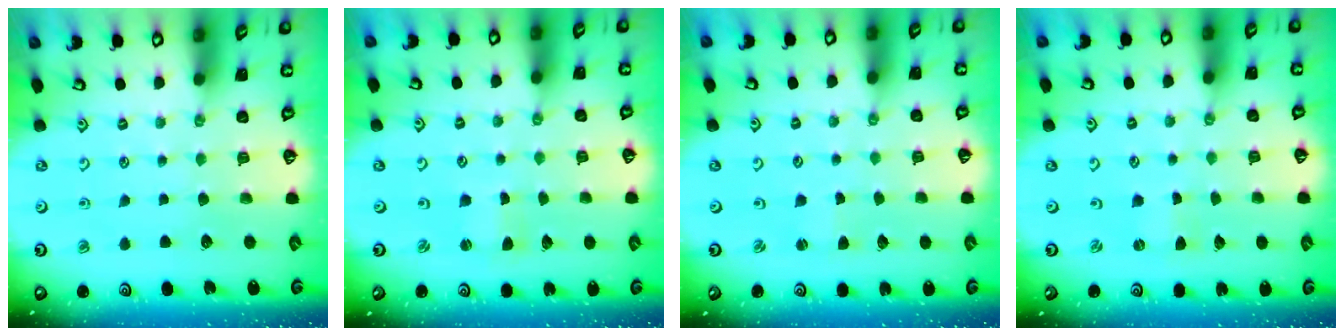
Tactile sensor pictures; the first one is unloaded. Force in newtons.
{"total": 0.6, "press": 0.5, "slide": 0.2}
{"total": 1.0, "press": 1.0, "slide": 0.2}
{"total": 0.0}